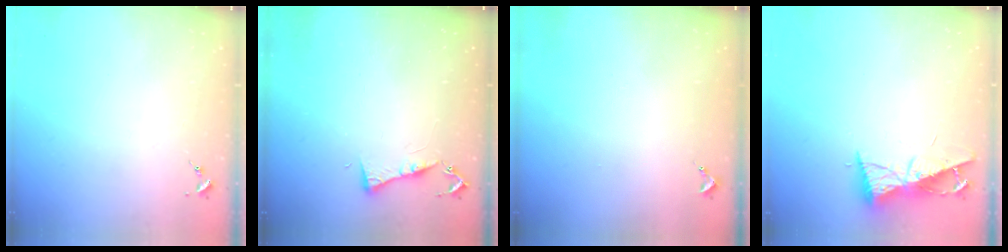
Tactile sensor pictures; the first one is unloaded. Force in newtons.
{"total": 5.6, "press": 5.5, "slide": 0.8}
{"total": 0.7, "press": 0.7, "slide": 0.1}
{"total": 8.7, "press": 8.7, "slide": 0.8}